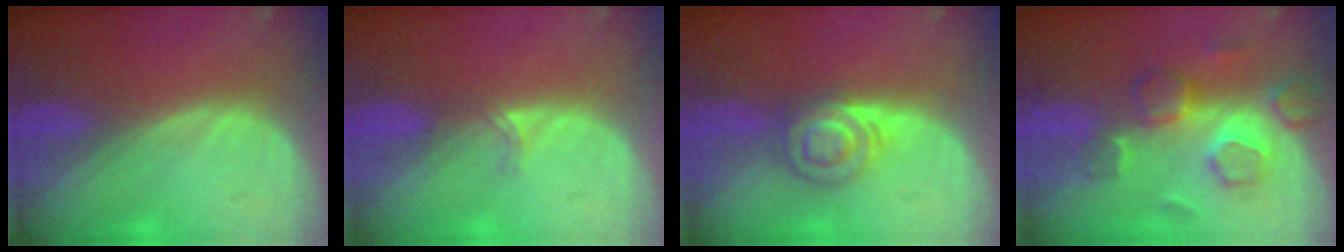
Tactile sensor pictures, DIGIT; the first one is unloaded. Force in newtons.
{"total": 1.9, "press": 1.5, "slide": 1.2}
{"total": 6.1, "press": 5.5, "slide": 2.5}
{"total": 8.9, "press": 7.8, "slide": 4.3}